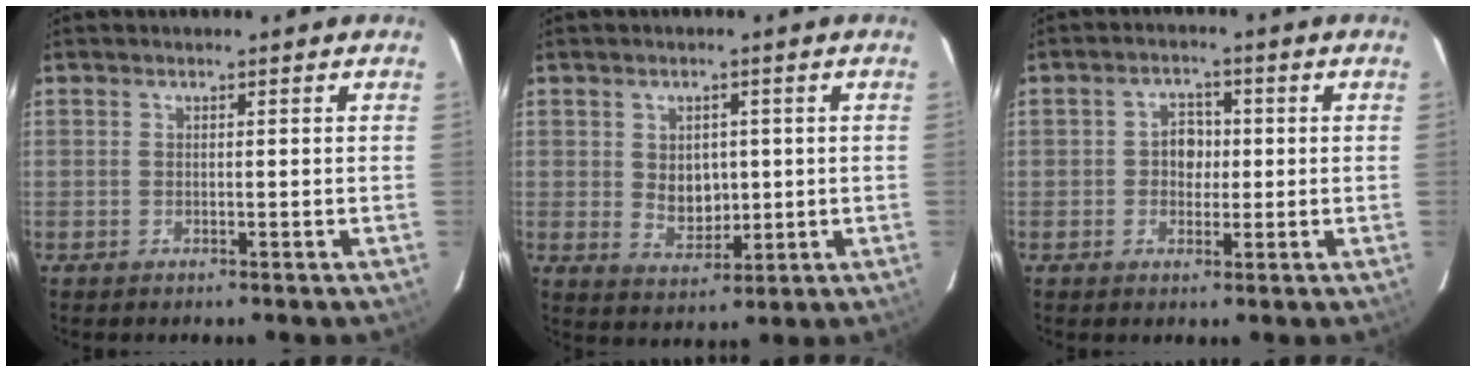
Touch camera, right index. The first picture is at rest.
{"total": 5.7, "force": [0.5, 4.5, 3.5], "torque": [-0.059, -0.003, 0.020]}
{"total": 3.8, "force": [-0.2, 3.3, 1.9], "torque": [-0.031, 0.013, -0.002]}